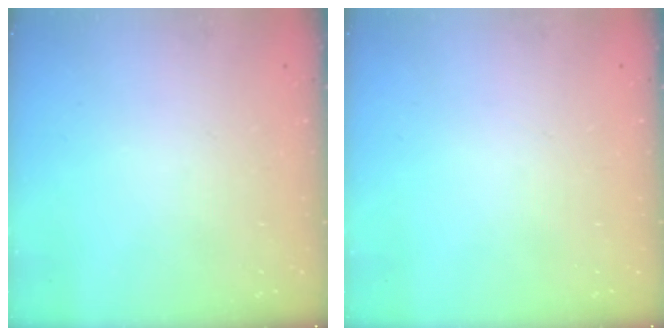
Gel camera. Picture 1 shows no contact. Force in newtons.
{"total": 0.0}